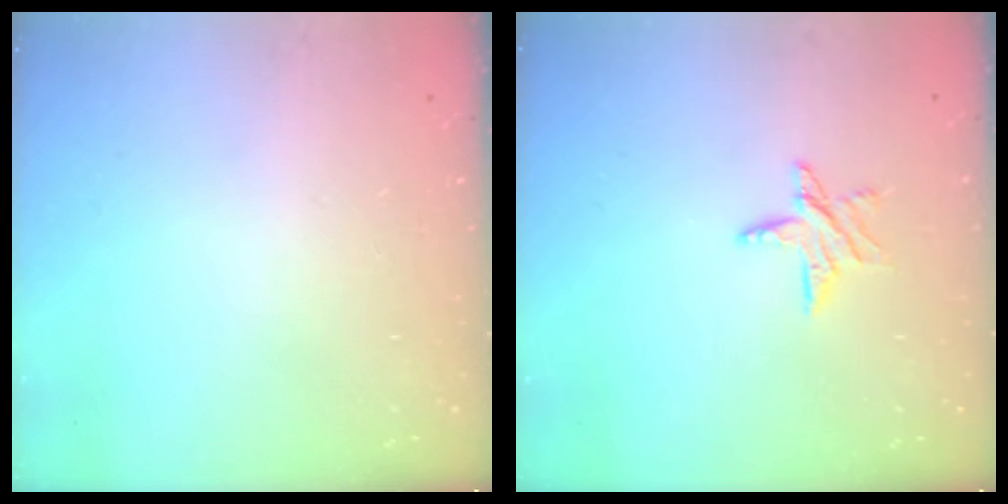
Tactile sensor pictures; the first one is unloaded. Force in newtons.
{"total": 6.7, "press": 6.7, "slide": 0.4}